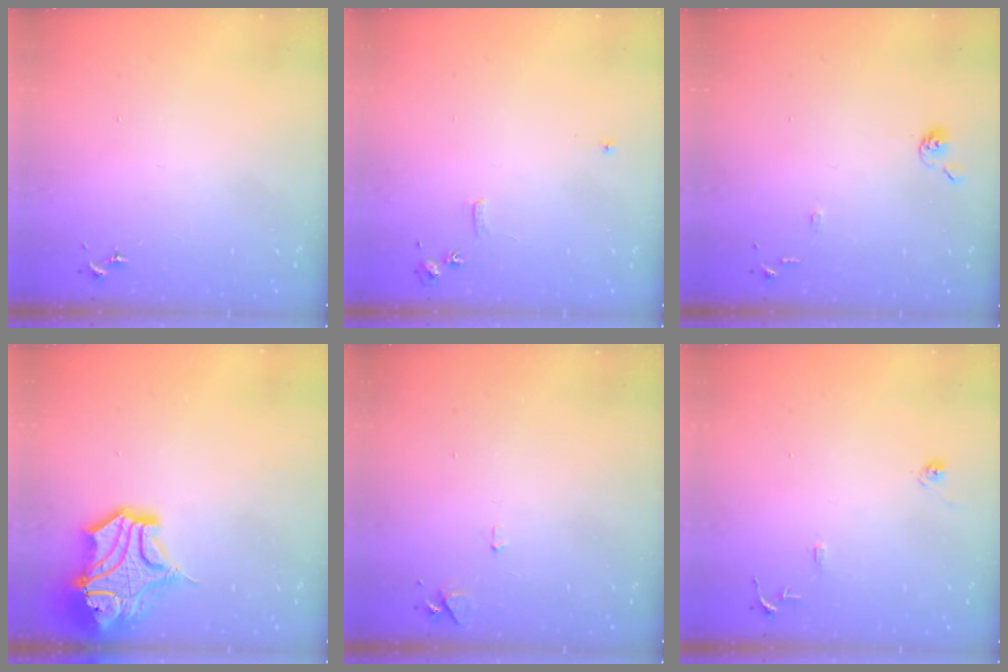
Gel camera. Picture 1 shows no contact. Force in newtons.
{"total": 5.9, "press": 5.9, "slide": 0.7}
{"total": 7.0, "press": 7.0, "slide": 0.7}
{"total": 16.9, "press": 16.7, "slide": 2.3}
{"total": 5.6, "press": 5.5, "slide": 0.8}
{"total": 9.1, "press": 9.1, "slide": 0.8}